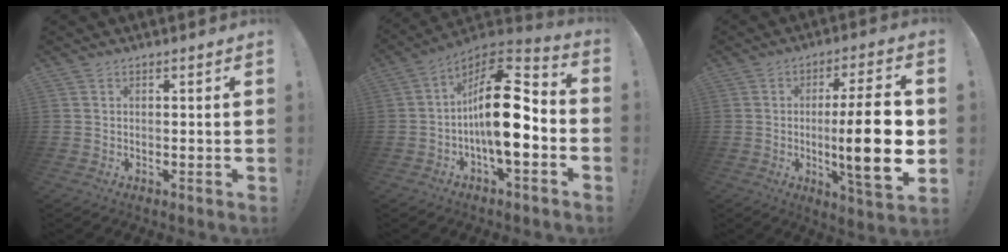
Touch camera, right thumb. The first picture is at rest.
{"total": 19.7, "force": [-1.8, 7.8, 18.0], "torque": [-0.293, 0.016, -0.028]}
{"total": 18.3, "force": [-1.1, 2.6, 18.0], "torque": [-0.282, -0.014, -0.021]}